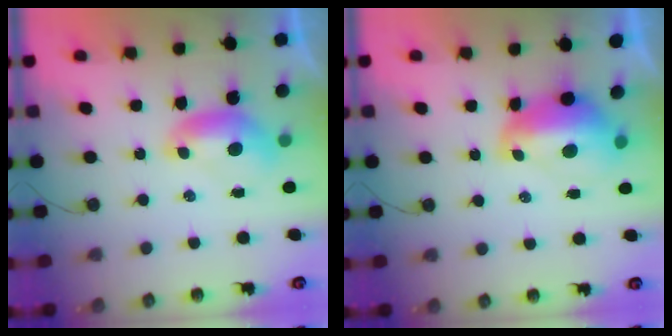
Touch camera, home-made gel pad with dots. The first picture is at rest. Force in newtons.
{"total": 3.8, "press": 3.7, "slide": 0.8}